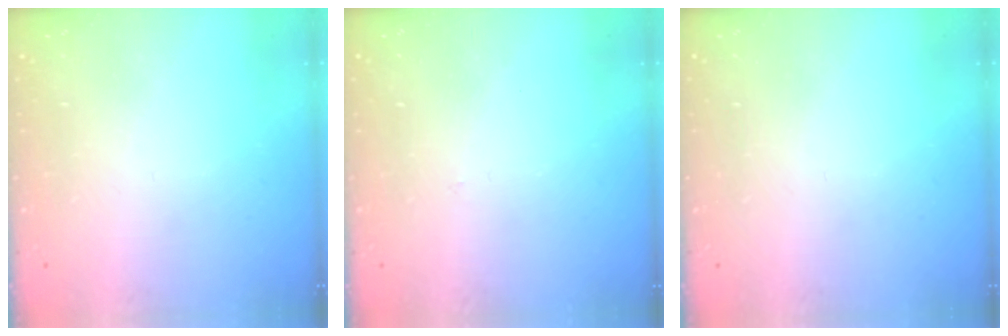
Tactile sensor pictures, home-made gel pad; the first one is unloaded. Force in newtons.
{"total": 2.8, "press": 2.8, "slide": 0.4}
{"total": 0.0}